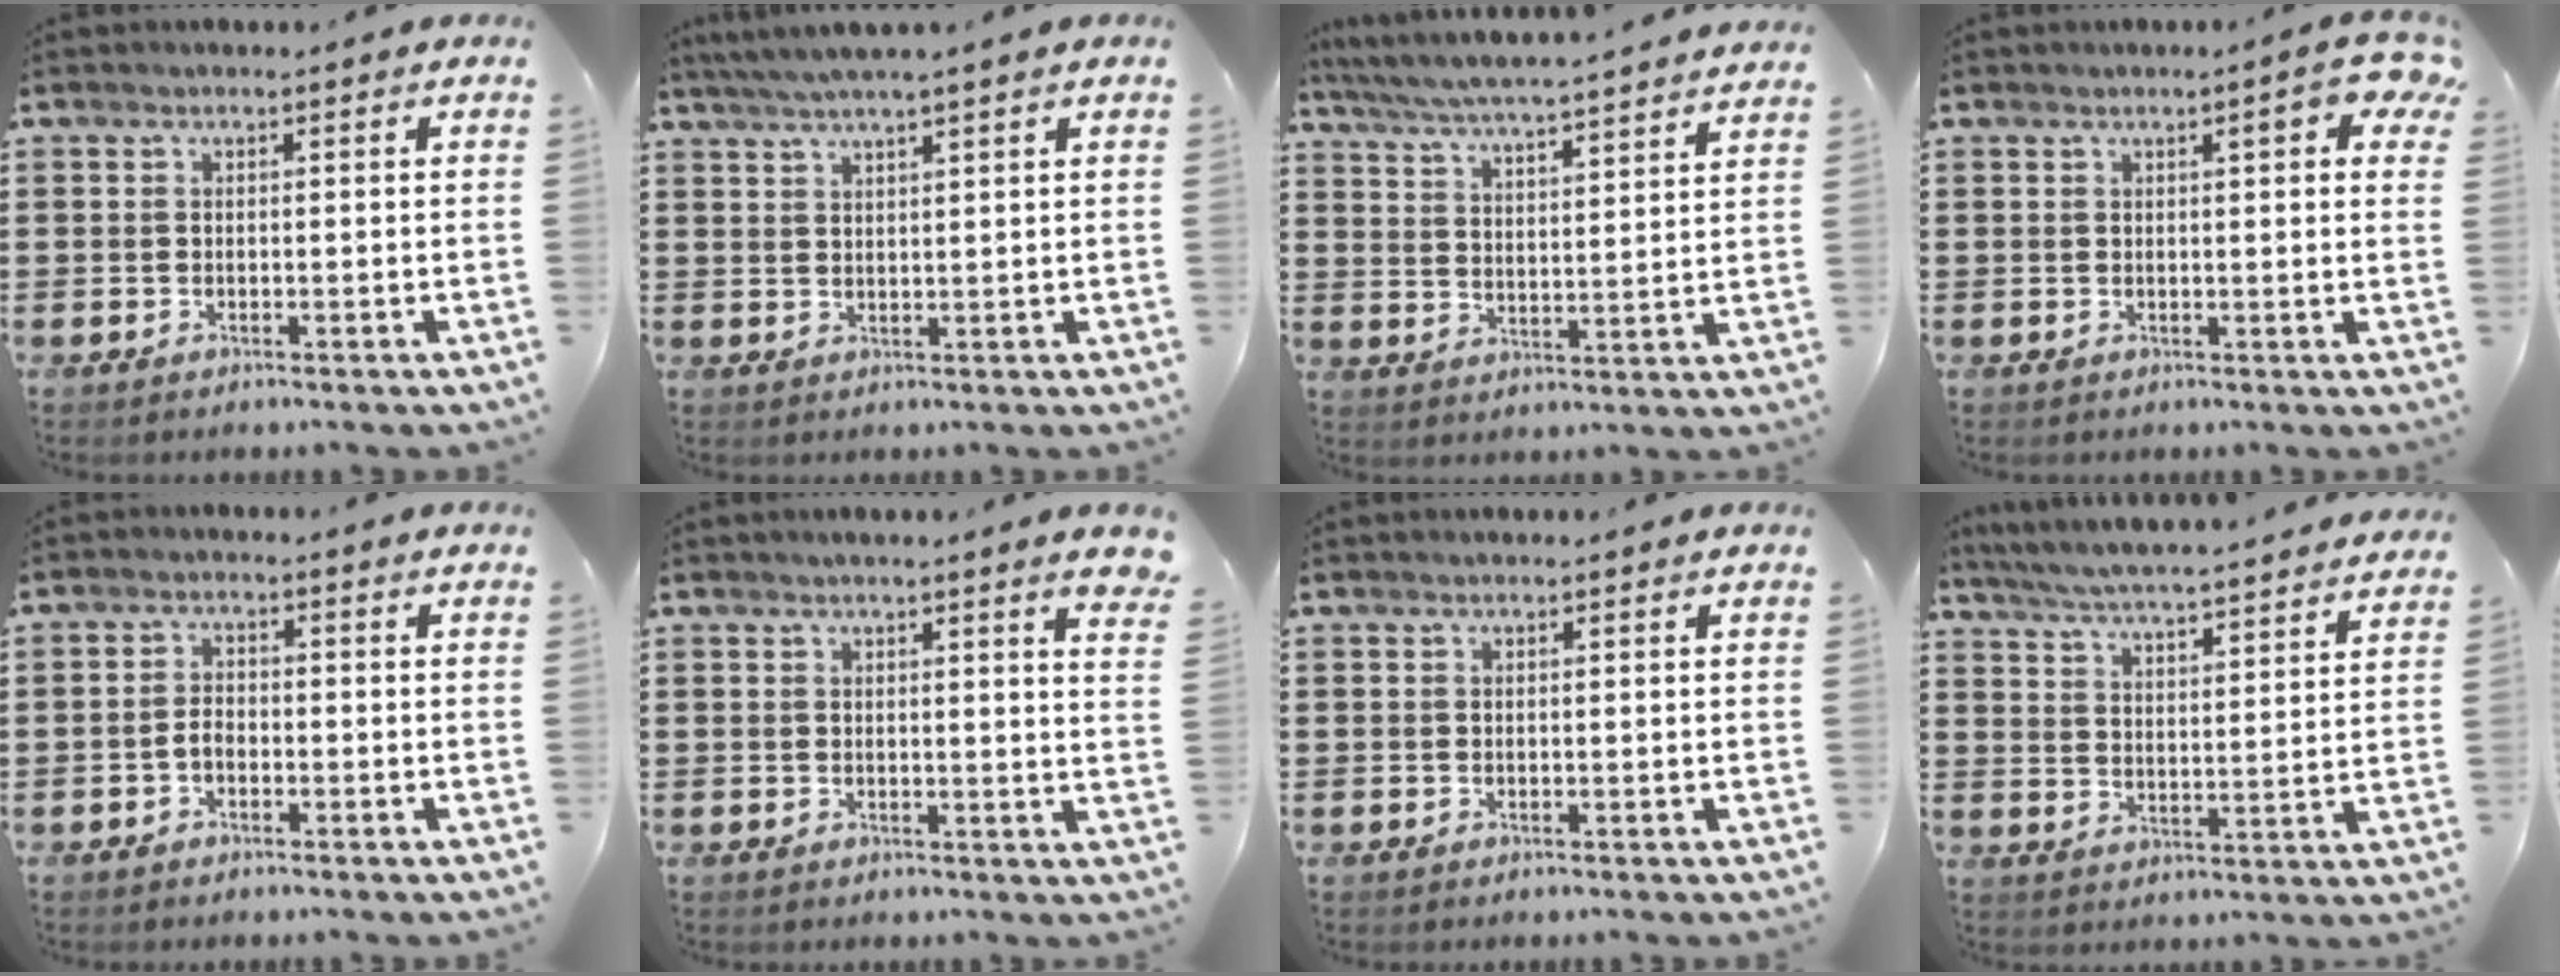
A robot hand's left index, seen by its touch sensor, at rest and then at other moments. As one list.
[{"total": 3.2, "force": [2.6, -0.3, 1.8], "torque": [-0.041, -0.002, 0.048]}, {"total": 5.2, "force": [5.0, -0.9, 1.3], "torque": [-0.050, -0.041, 0.082]}, {"total": 4.9, "force": [2.6, 0.7, 4.2], "torque": [-0.061, -0.004, 0.038]}, {"total": 2.2, "force": [-0.9, 1.2, 1.7], "torque": [-0.049, 0.000, -0.023]}, {"total": 2.5, "force": [1.9, -0.4, 1.6], "torque": [-0.035, -0.007, 0.033]}, {"total": 0.0}, {"total": 5.4, "force": [5.2, -0.7, 1.3], "torque": [-0.049, -0.040, 0.087]}]